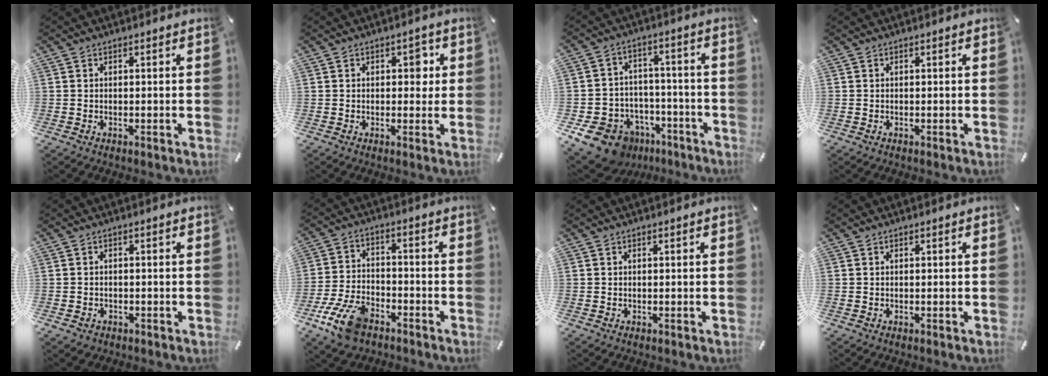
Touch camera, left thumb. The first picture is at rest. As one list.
[{"total": 3.8, "force": [0.8, 2.5, 2.7], "torque": [-0.017, -0.006, 0.001]}, {"total": 13.9, "force": [-8.1, 9.8, 5.5], "torque": [-0.097, 0.057, -0.132]}, {"total": 0.0}, {"total": 1.4, "force": [-0.7, 1.2, 0.3], "torque": [-0.006, 0.005, -0.018]}, {"total": 11.8, "force": [-7.3, 6.3, 6.9], "torque": [-0.140, 0.037, -0.135]}, {"total": 0.0}, {"total": 0.0}]